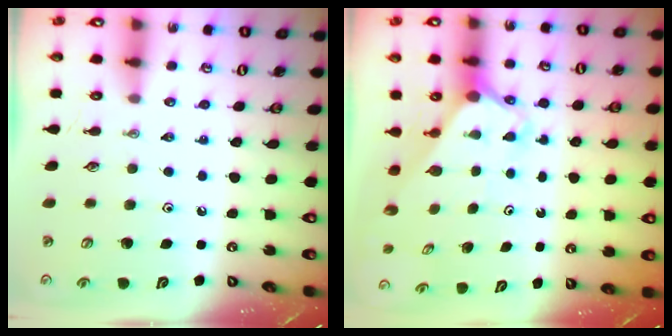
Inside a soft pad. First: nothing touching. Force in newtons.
{"total": 2.3, "press": 2.3, "slide": 0.2}